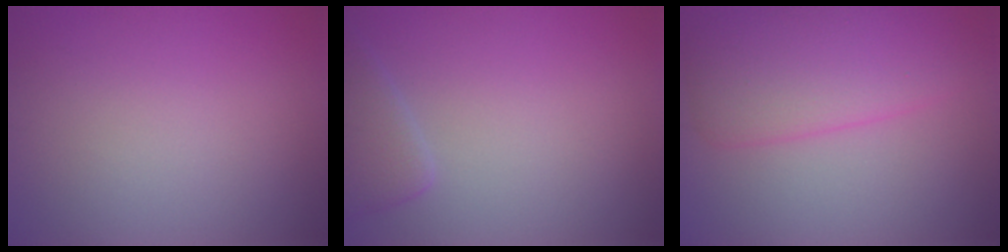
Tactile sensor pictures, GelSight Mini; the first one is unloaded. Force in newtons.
{"total": 2.9, "press": 2.9, "slide": 0.3}
{"total": 5.4, "press": 5.4, "slide": 0.3}